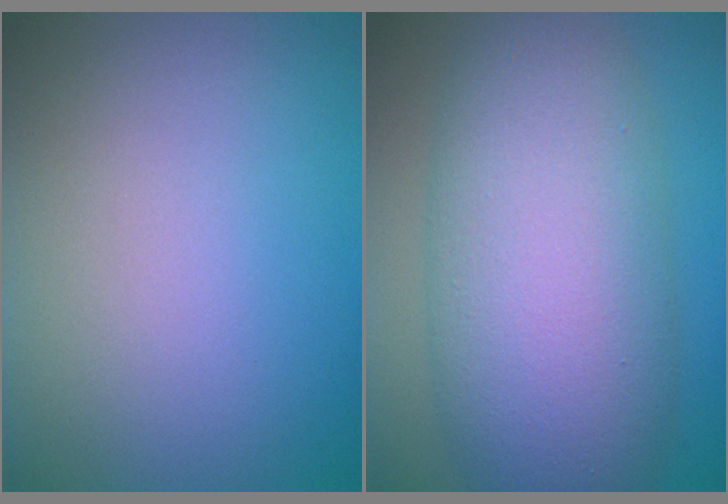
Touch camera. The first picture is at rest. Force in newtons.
{"total": 11.4, "press": 11.4, "slide": 0.5}